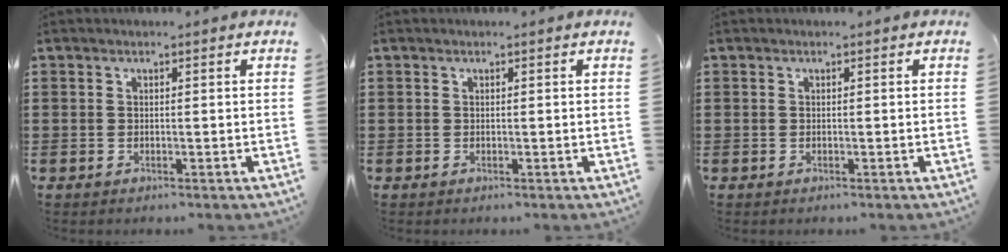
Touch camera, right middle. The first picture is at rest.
{"total": 0.0}
{"total": 0.0}